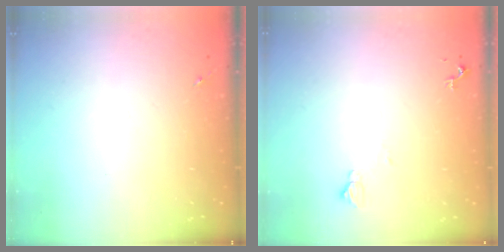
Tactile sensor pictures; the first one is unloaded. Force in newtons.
{"total": 5.1, "press": 5.1, "slide": 0.7}